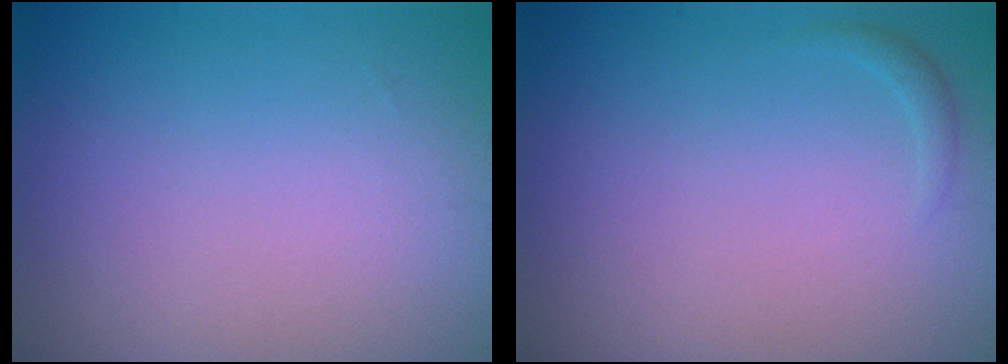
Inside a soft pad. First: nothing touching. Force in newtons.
{"total": 0.6, "press": 0.6, "slide": 0.1}